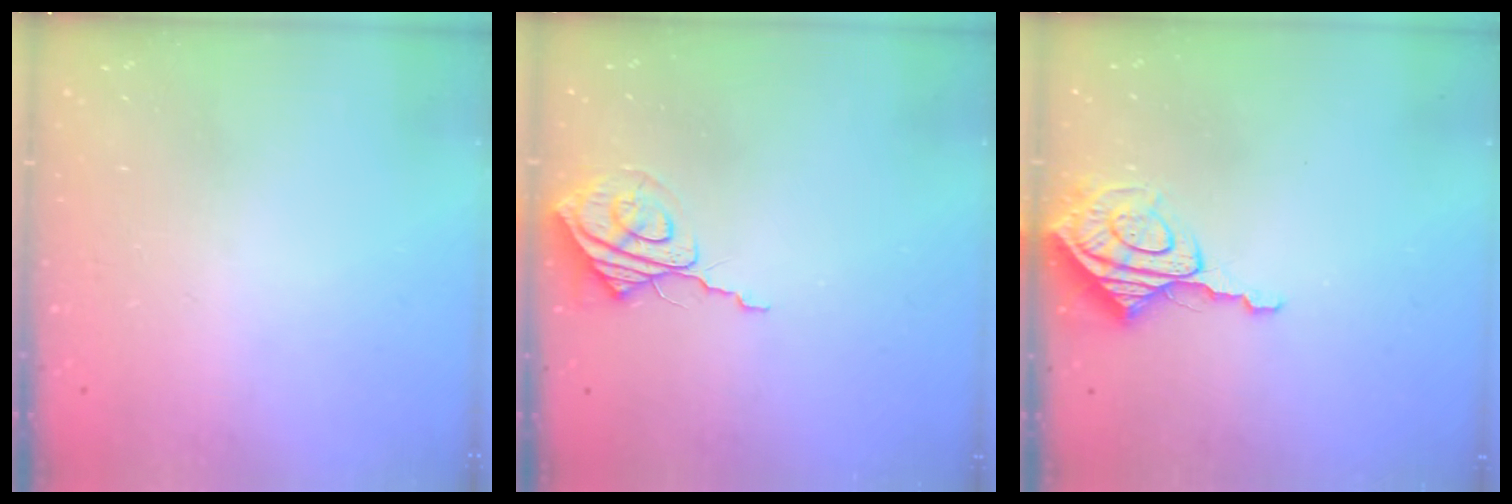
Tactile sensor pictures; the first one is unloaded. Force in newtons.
{"total": 9.1, "press": 9.0, "slide": 1.0}
{"total": 9.2, "press": 9.2, "slide": 1.0}